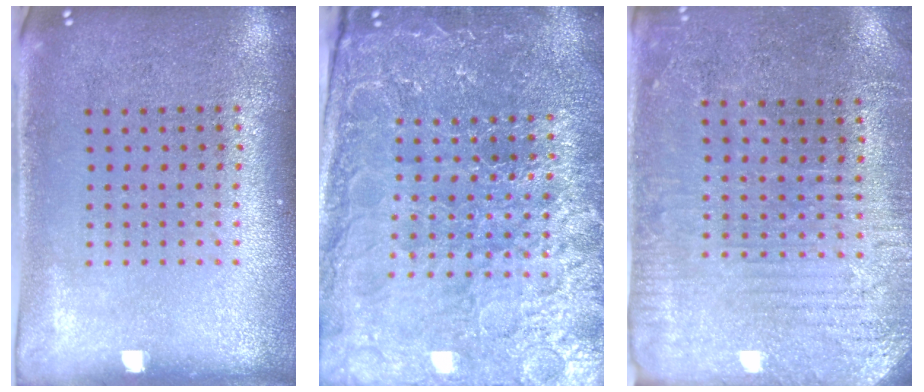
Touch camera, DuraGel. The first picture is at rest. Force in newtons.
{"total": 5.0, "press": 4.6, "slide": 1.8}
{"total": 2.9, "press": 2.8, "slide": 0.6}